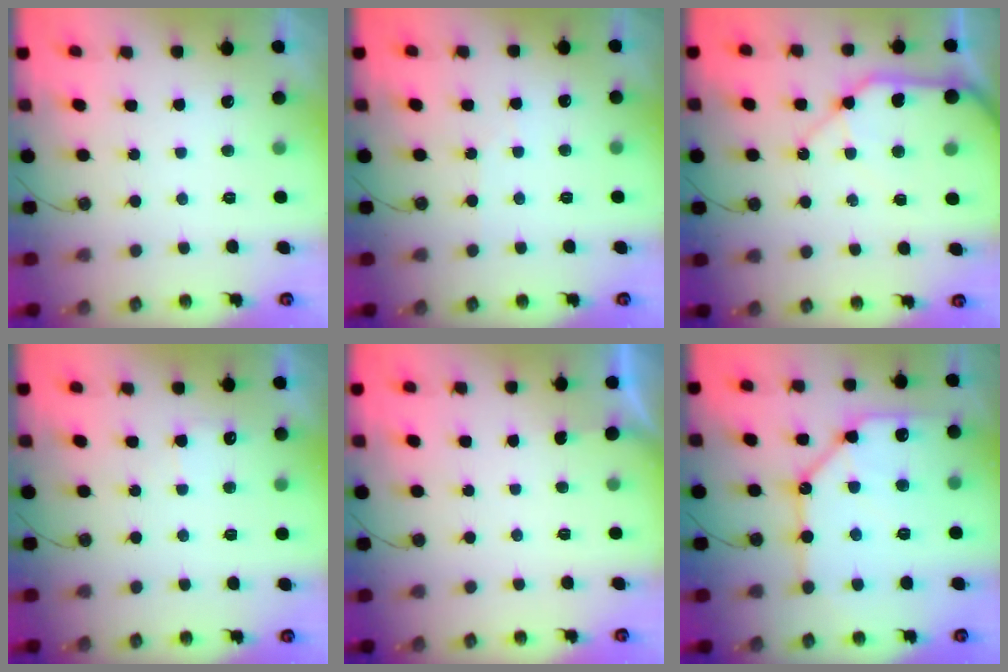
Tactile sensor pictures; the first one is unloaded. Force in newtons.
{"total": 1.9, "press": 1.9, "slide": 0.4}
{"total": 12.9, "press": 12.8, "slide": 2.0}
{"total": 3.9, "press": 3.9, "slide": 0.5}
{"total": 0.7, "press": 0.7, "slide": 0.1}
{"total": 15.7, "press": 15.6, "slide": 1.7}